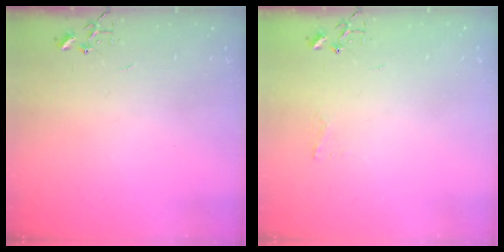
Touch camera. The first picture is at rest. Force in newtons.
{"total": 3.7, "press": 3.6, "slide": 0.6}